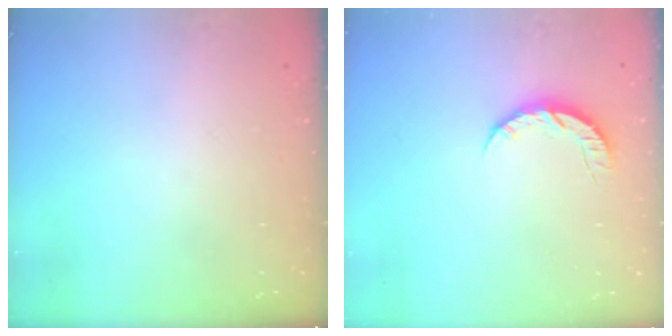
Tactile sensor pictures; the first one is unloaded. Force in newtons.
{"total": 6.5, "press": 6.5, "slide": 0.6}